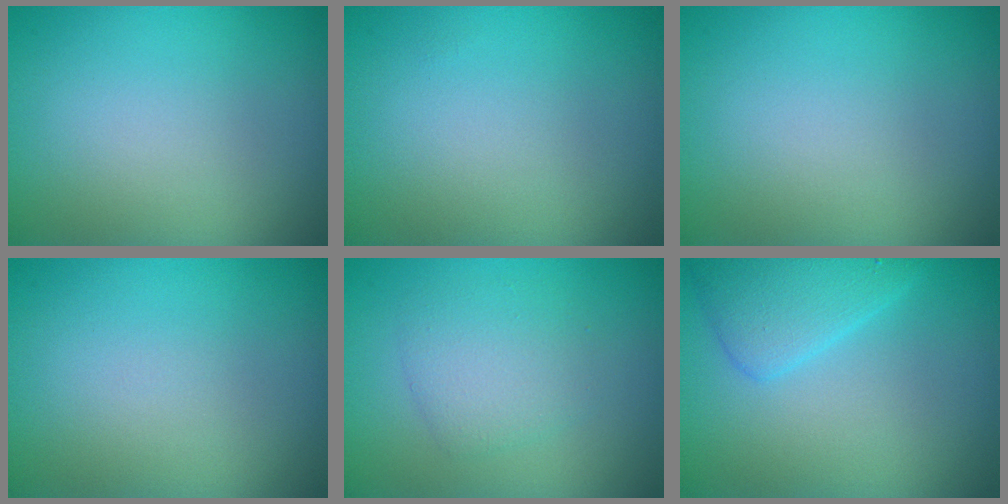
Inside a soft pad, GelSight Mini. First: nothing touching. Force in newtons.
{"total": 0.0}
{"total": 0.0}
{"total": 0.0}
{"total": 2.9, "press": 2.9, "slide": 0.1}
{"total": 3.3, "press": 3.3, "slide": 0.0}